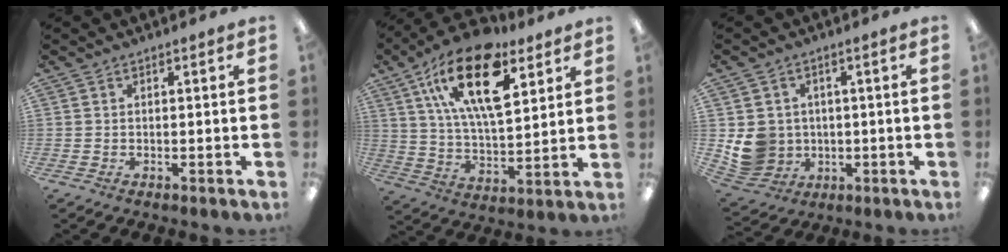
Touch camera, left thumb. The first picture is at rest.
{"total": 21.8, "force": [11.6, 10.0, 15.5], "torque": [-0.273, -0.051, 0.195]}
{"total": 8.2, "force": [0.1, 7.9, 2.2], "torque": [-0.063, 0.006, 0.014]}